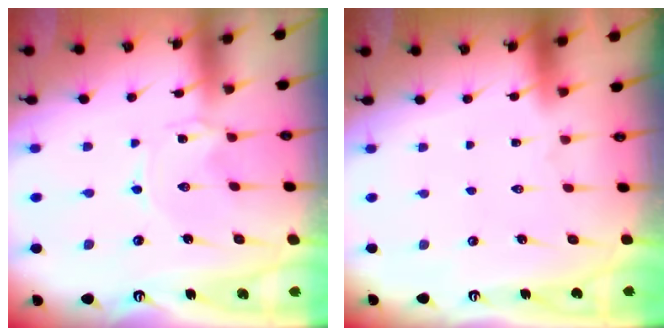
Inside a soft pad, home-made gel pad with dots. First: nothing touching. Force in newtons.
{"total": 1.6, "press": 1.6, "slide": 0.1}